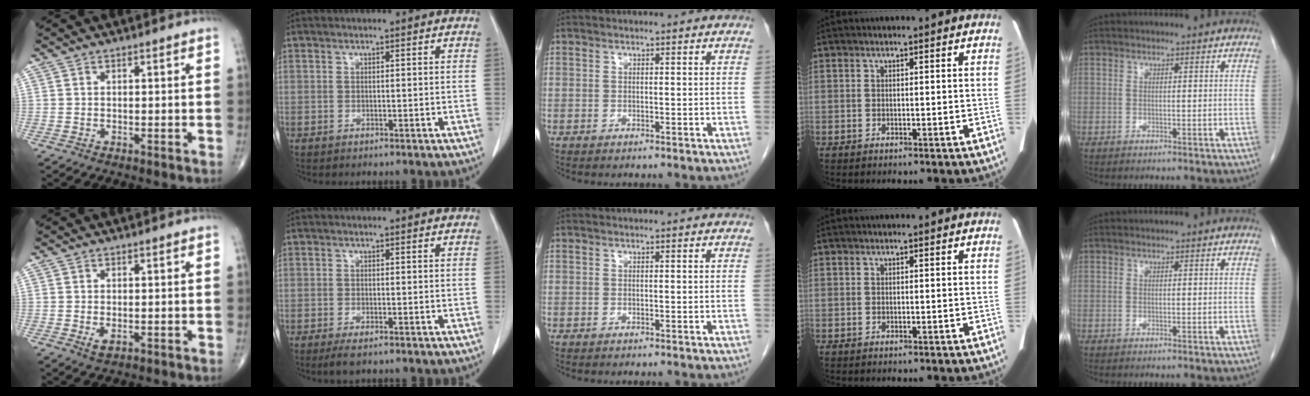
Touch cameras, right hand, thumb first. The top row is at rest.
{"thumb": {"total": 1.8, "force": [-0.4, 1.0, 1.4], "torque": [-0.027, -0.004, -0.004]}, "index": {"total": 2.4, "force": [-1.6, 0.5, 1.6], "torque": [-0.029, -0.006, -0.026]}}